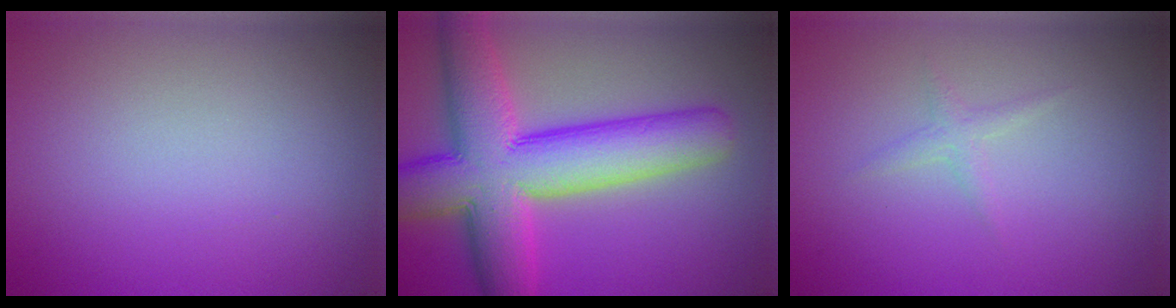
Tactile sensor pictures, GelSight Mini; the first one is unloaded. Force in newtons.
{"total": 12.1, "press": 12.1, "slide": 0.5}
{"total": 1.0, "press": 1.0, "slide": 0.1}